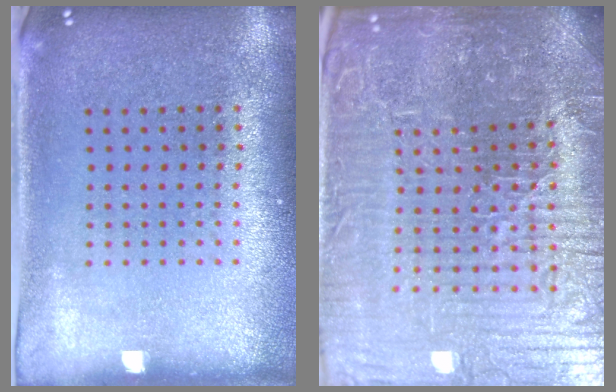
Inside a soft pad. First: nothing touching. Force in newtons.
{"total": 6.6, "press": 6.1, "slide": 2.5}